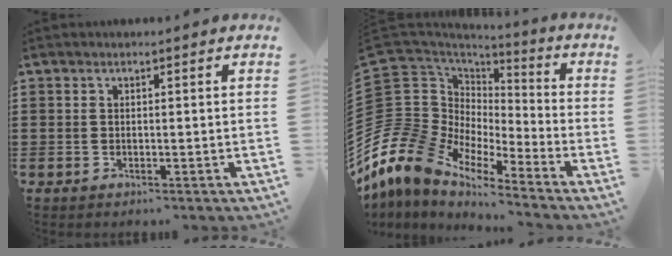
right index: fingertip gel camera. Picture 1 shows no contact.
{"total": 11.4, "force": [-8.0, 7.4, 3.4], "torque": [-0.139, -0.027, -0.164]}